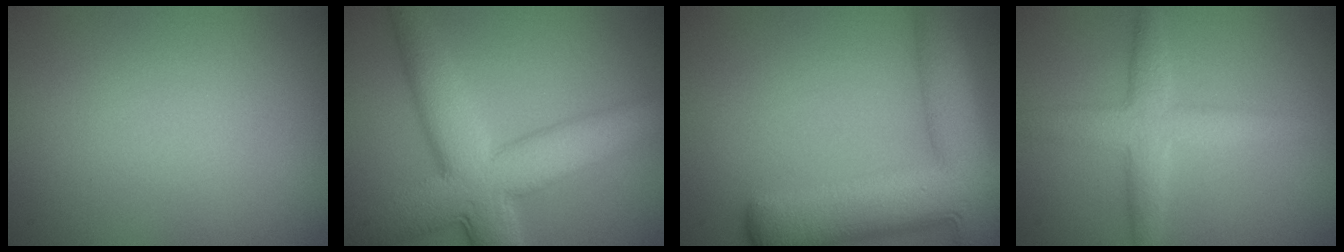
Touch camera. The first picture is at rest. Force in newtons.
{"total": 9.3, "press": 9.3, "slide": 0.4}
{"total": 11.5, "press": 11.5, "slide": 0.6}
{"total": 4.0, "press": 4.0, "slide": 0.1}